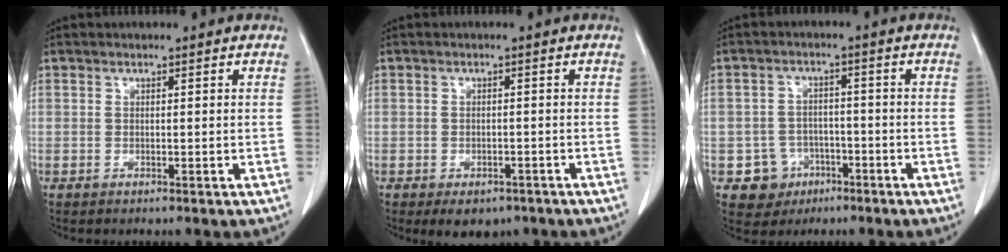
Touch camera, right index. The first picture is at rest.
{"total": 4.9, "force": [-3.3, 3.1, 1.9], "torque": [-0.014, 0.002, -0.038]}
{"total": 5.8, "force": [-2.5, 5.2, 0.6], "torque": [-0.004, 0.013, -0.033]}